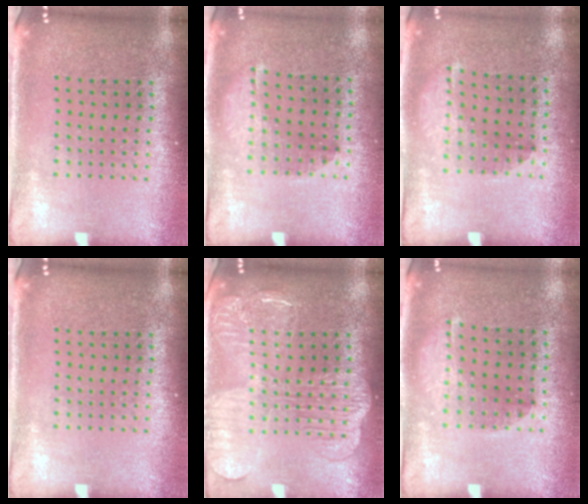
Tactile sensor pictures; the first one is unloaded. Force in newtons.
{"total": 1.3, "press": 0.8, "slide": 1.0}
{"total": 1.4, "press": 0.9, "slide": 1.0}
{"total": 0.0}
{"total": 2.6, "press": 2.6, "slide": 0.3}
{"total": 1.1, "press": 1.0, "slide": 0.2}